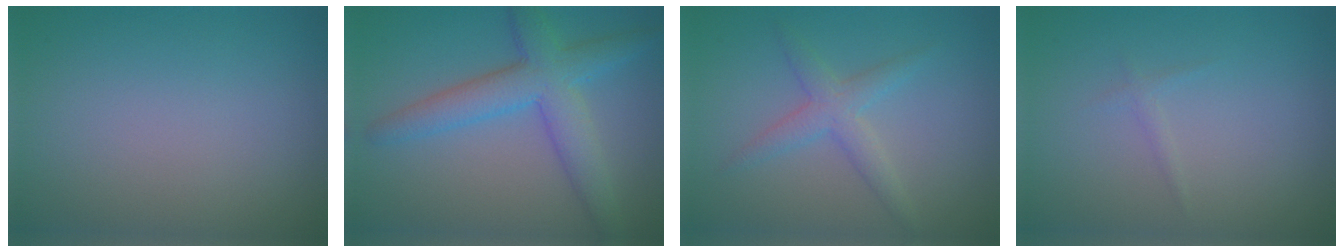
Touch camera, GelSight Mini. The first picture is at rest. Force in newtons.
{"total": 5.4, "press": 5.4, "slide": 0.1}
{"total": 2.5, "press": 2.5, "slide": 0.1}
{"total": 0.6, "press": 0.6, "slide": 0.1}